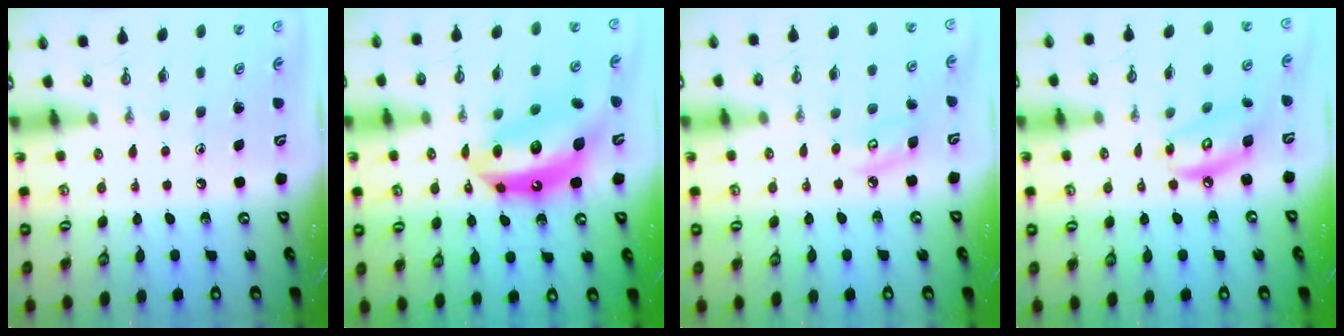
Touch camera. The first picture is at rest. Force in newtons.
{"total": 15.9, "press": 15.8, "slide": 1.4}
{"total": 6.8, "press": 6.8, "slide": 0.7}
{"total": 9.4, "press": 9.4, "slide": 0.8}